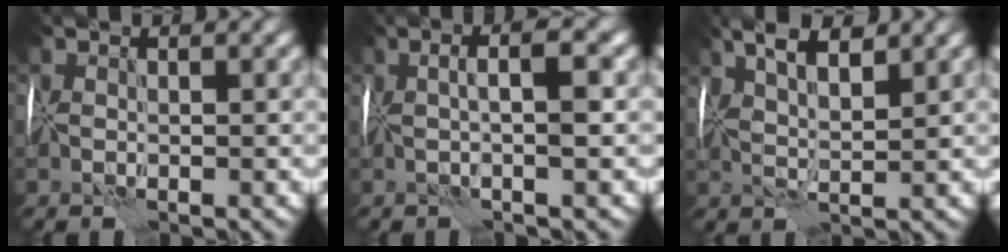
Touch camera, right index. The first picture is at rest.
{"total": 3.3, "force": [0.2, 0.2, 3.2], "torque": [-0.048, 0.004, -0.003]}
{"total": 5.7, "force": [3.1, 2.0, 4.4], "torque": [-0.068, 0.016, 0.038]}